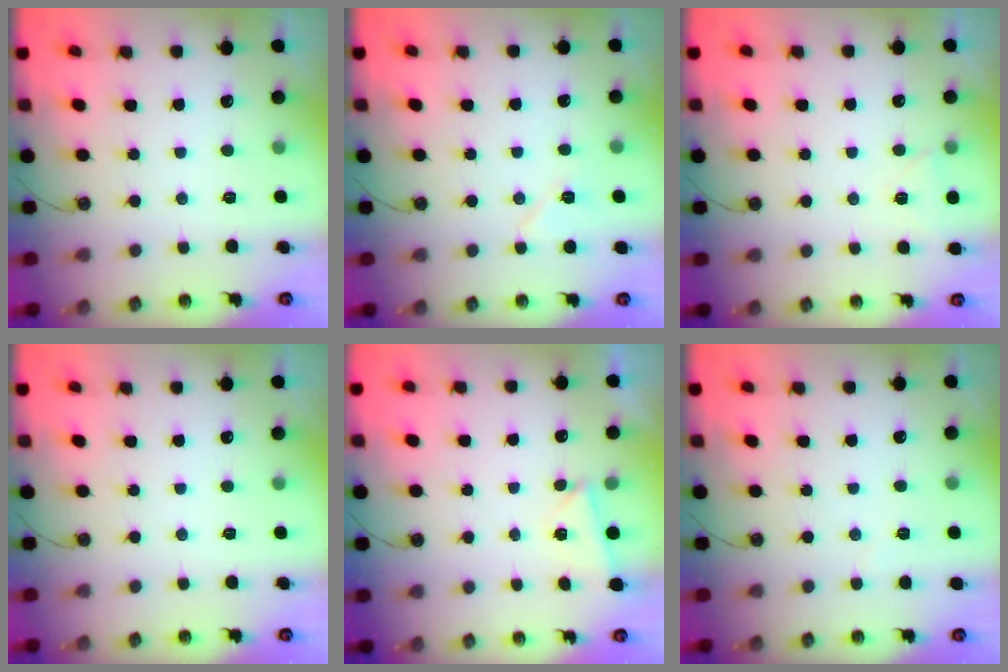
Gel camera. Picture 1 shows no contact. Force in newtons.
{"total": 6.6, "press": 6.4, "slide": 1.7}
{"total": 4.5, "press": 4.5, "slide": 0.2}
{"total": 0.0}
{"total": 1.8, "press": 1.4, "slide": 1.2}
{"total": 2.1, "press": 1.9, "slide": 0.7}